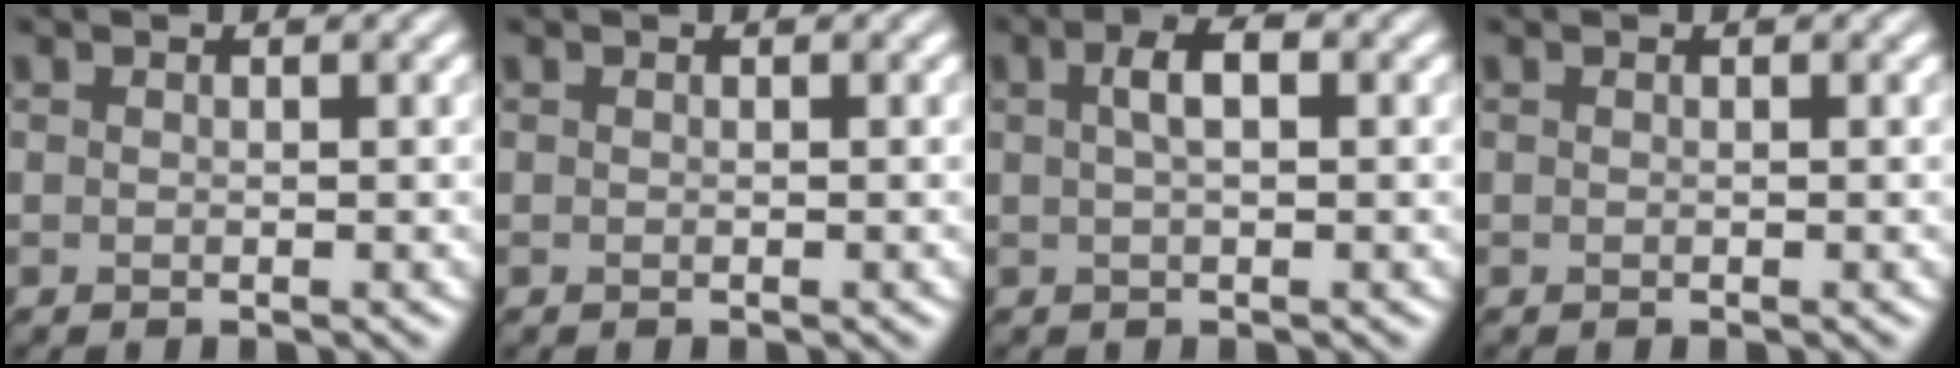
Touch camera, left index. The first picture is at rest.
{"total": 0.0}
{"total": 2.5, "force": [0.5, 0.9, 2.3], "torque": [-0.043, 0.008, 0.007]}
{"total": 0.0}